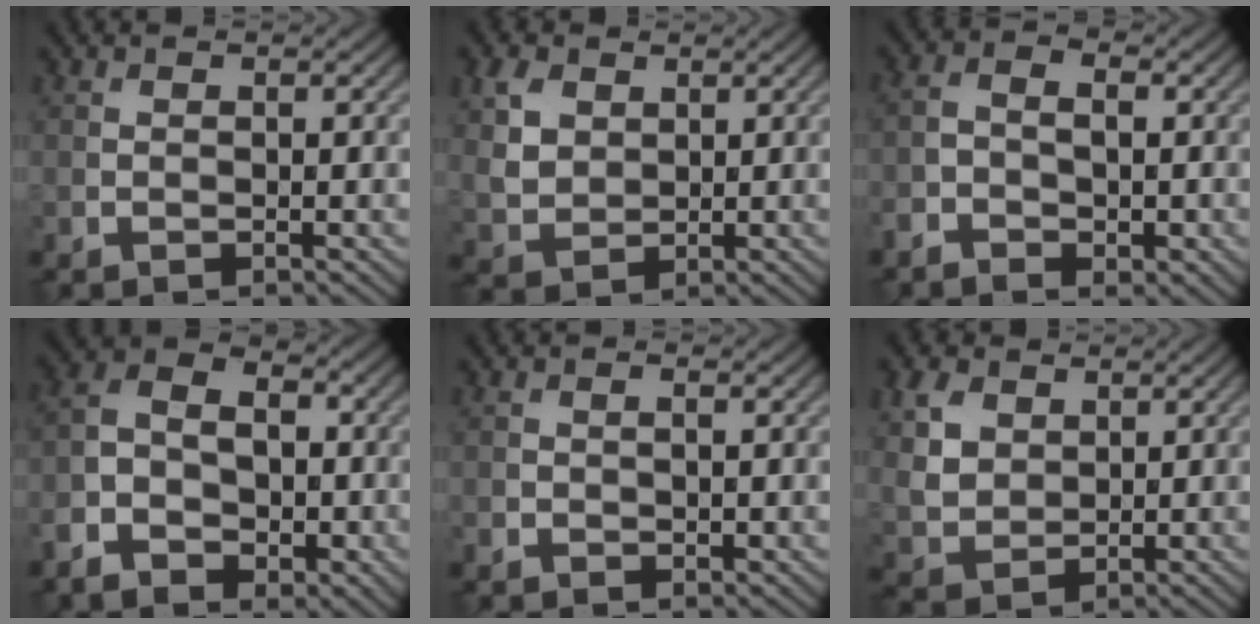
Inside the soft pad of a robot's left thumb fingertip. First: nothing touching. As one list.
[{"total": 5.4, "force": [2.3, 4.0, 2.9], "torque": [-0.084, 0.003, 0.045]}, {"total": 5.2, "force": [-2.2, 3.1, 3.5], "torque": [-0.065, -0.002, -0.040]}, {"total": 8.2, "force": [-3.6, 5.8, 4.6], "torque": [-0.104, -0.020, -0.074]}, {"total": 1.4, "force": [-0.4, 0.8, 1.1], "torque": [-0.018, -0.001, -0.006]}, {"total": 6.1, "force": [2.6, 4.5, 3.2], "torque": [-0.100, 0.004, 0.052]}]